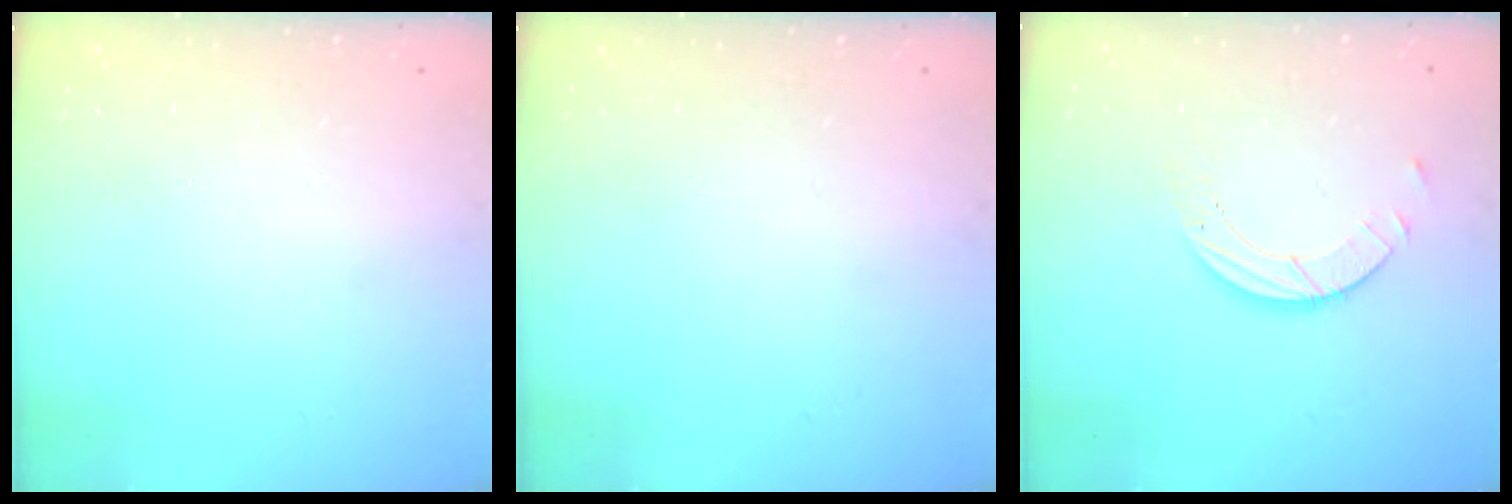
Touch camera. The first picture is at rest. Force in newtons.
{"total": 0.0}
{"total": 4.2, "press": 4.2, "slide": 0.3}